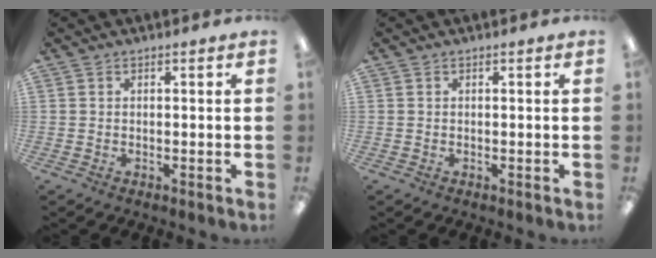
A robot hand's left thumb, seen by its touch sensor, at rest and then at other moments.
{"total": 0.0}